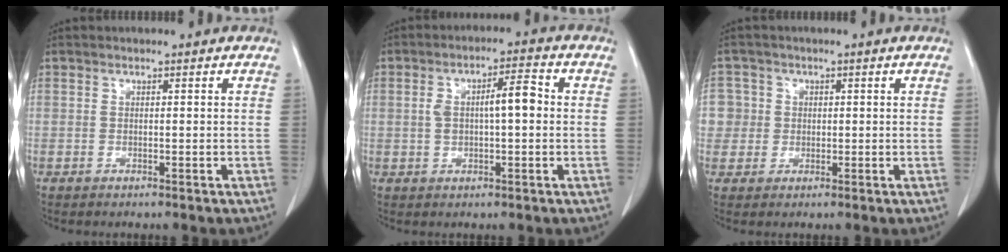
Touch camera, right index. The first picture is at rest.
{"total": 6.2, "force": [0.6, 1.7, 5.9], "torque": [-0.108, 0.024, 0.015]}
{"total": 4.5, "force": [0.5, 4.4, 0.0], "torque": [0.012, 0.018, 0.013]}